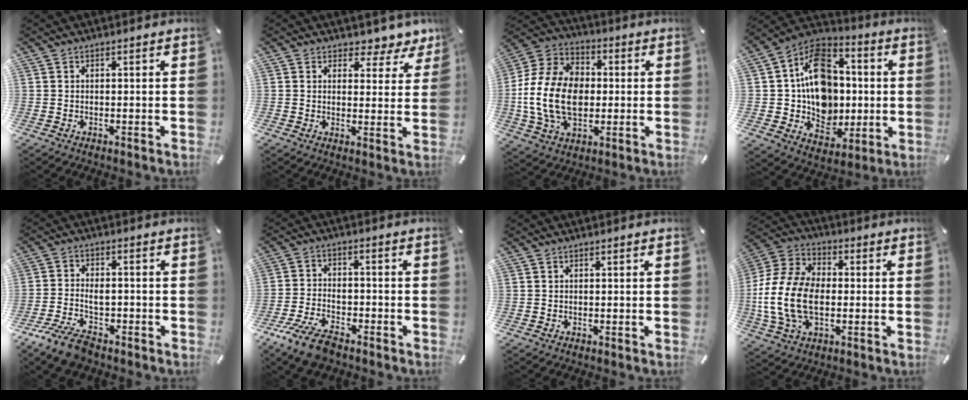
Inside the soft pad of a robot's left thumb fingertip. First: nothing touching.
{"total": 5.3, "force": [3.7, 3.5, 1.5], "torque": [-0.006, -0.031, 0.059]}
{"total": 17.7, "force": [-1.7, 13.1, 11.8], "torque": [-0.265, 0.015, -0.033]}
{"total": 16.0, "force": [0.2, 13.8, 8.2], "torque": [-0.139, 0.004, 0.013]}
{"total": 7.8, "force": [-3.6, 4.7, 5.0], "torque": [-0.105, 0.016, -0.065]}
{"total": 9.3, "force": [-6.5, 4.3, 5.2], "torque": [-0.110, 0.027, -0.121]}
{"total": 0.0}
{"total": 16.5, "force": [-2.6, 11.3, 11.7], "torque": [-0.267, 0.010, -0.048]}